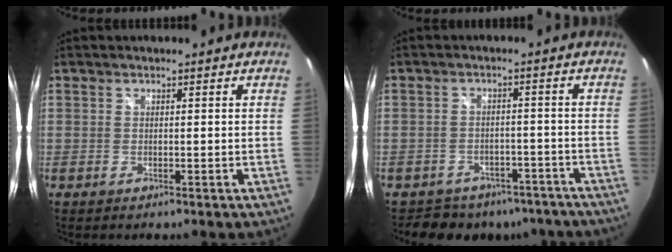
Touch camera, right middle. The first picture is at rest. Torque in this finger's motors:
{"motor_torque": [1.02, -1.12, 0.11, 0.06]}